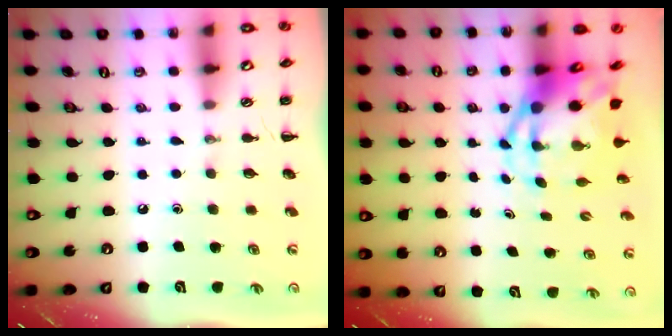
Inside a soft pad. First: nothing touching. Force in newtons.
{"total": 6.3, "press": 6.1, "slide": 1.7}